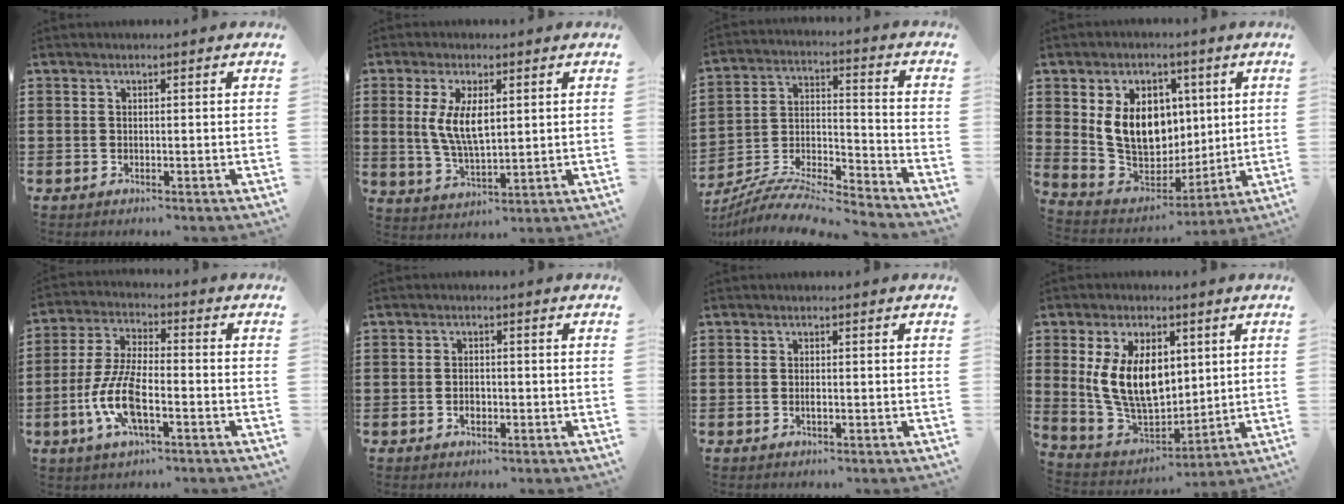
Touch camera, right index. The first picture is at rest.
{"total": 6.8, "force": [1.2, 3.0, 6.0], "torque": [-0.127, 0.005, 0.018]}
{"total": 8.7, "force": [-8.2, 0.8, 2.7], "torque": [-0.053, 0.003, -0.166]}
{"total": 12.2, "force": [2.4, 9.4, 7.4], "torque": [-0.169, 0.005, 0.047]}
{"total": 9.5, "force": [-3.5, 3.4, 8.2], "torque": [-0.189, -0.009, -0.069]}
{"total": 1.8, "force": [-0.7, 1.0, 1.3], "torque": [-0.025, 0.001, -0.013]}
{"total": 0.8, "force": [-0.2, 0.2, 0.7], "torque": [-0.014, -0.006, -0.002]}
{"total": 12.0, "force": [2.4, 7.3, 9.2], "torque": [-0.209, 0.006, 0.041]}